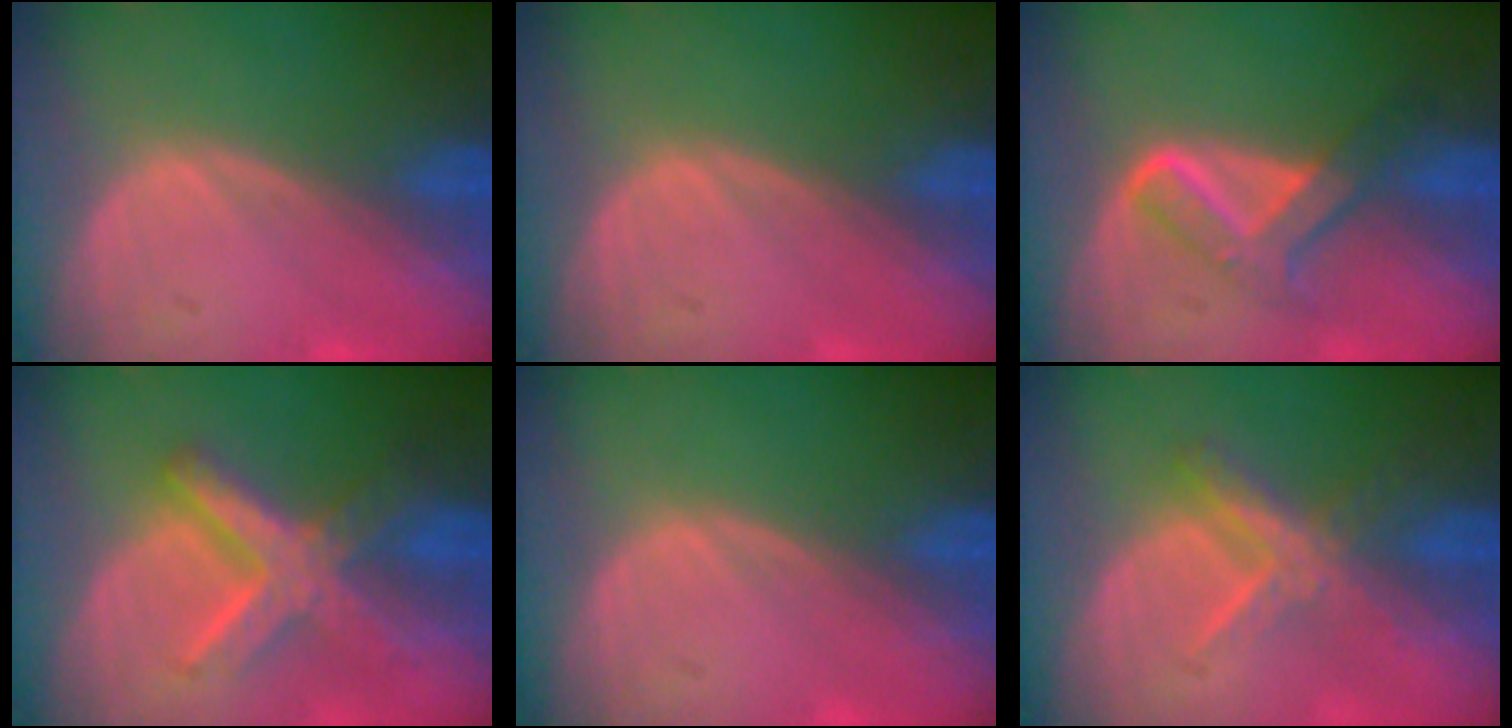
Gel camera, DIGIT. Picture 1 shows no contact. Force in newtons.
{"total": 0.0}
{"total": 5.2, "press": 5.2, "slide": 0.5}
{"total": 7.7, "press": 7.7, "slide": 0.7}
{"total": 0.0}
{"total": 5.5, "press": 5.1, "slide": 2.1}